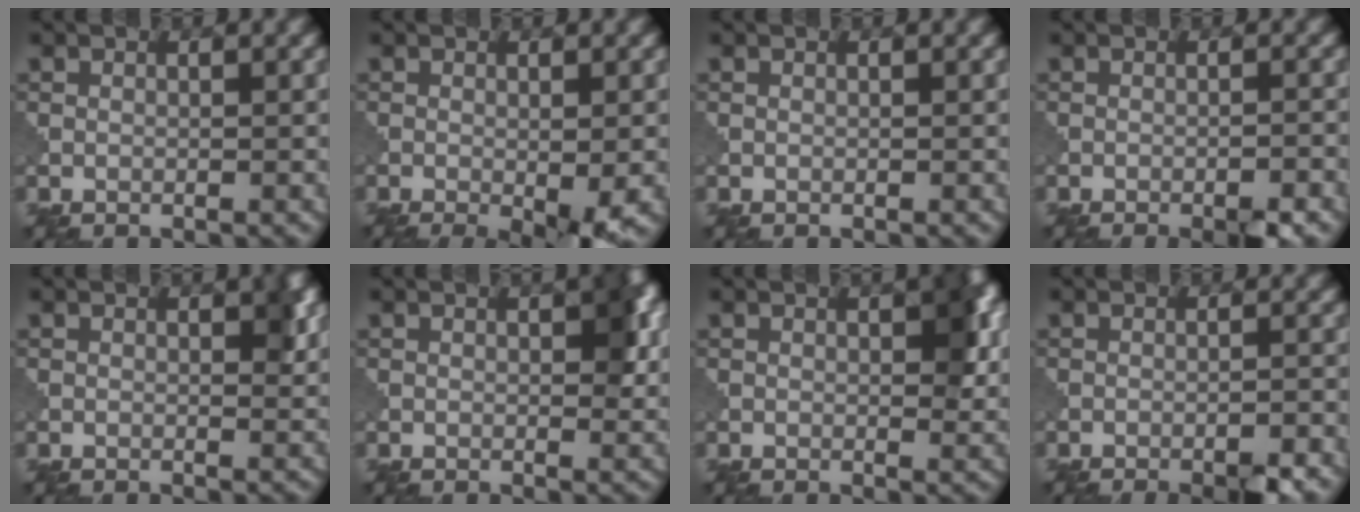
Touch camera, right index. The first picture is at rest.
{"total": 4.9, "force": [-2.0, 0.8, 4.3], "torque": [-0.063, -0.010, -0.026]}
{"total": 0.0}
{"total": 3.4, "force": [-2.2, 0.6, 2.5], "torque": [-0.036, 0.006, -0.034]}
{"total": 2.0, "force": [0.6, 0.8, 1.7], "torque": [-0.016, -0.002, 0.008]}
{"total": 3.2, "force": [0.7, 1.5, 2.8], "torque": [-0.033, 0.001, 0.009]}
{"total": 3.8, "force": [0.8, 1.7, 3.2], "torque": [-0.041, 0.001, 0.012]}
{"total": 3.9, "force": [-2.6, 0.8, 2.8], "torque": [-0.043, 0.008, -0.041]}